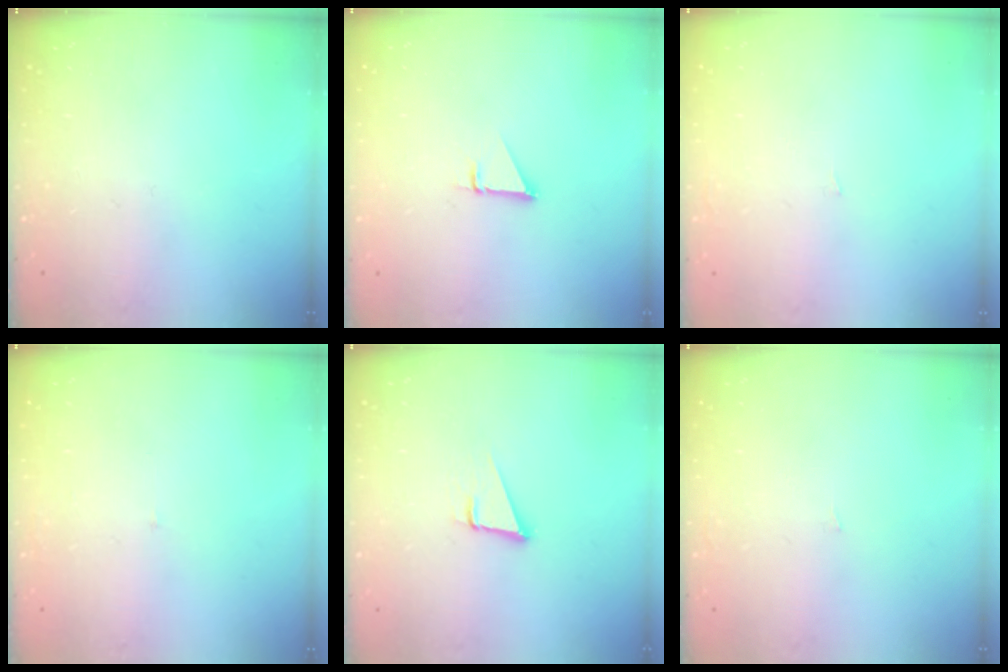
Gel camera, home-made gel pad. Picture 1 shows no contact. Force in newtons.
{"total": 0.9, "press": 0.9, "slide": 0.1}
{"total": 0.9, "press": 0.9, "slide": 0.0}
{"total": 2.0, "press": 2.0, "slide": 0.1}
{"total": 3.7, "press": 2.9, "slide": 2.2}
{"total": 0.9, "press": 0.9, "slide": 0.0}